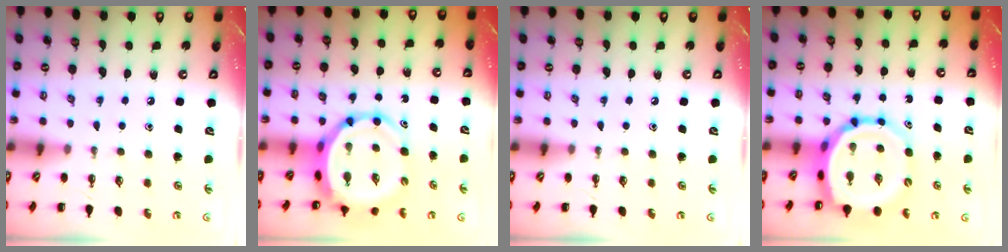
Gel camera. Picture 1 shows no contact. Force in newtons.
{"total": 8.4, "press": 8.0, "slide": 2.7}
{"total": 0.0}
{"total": 10.8, "press": 10.4, "slide": 3.0}